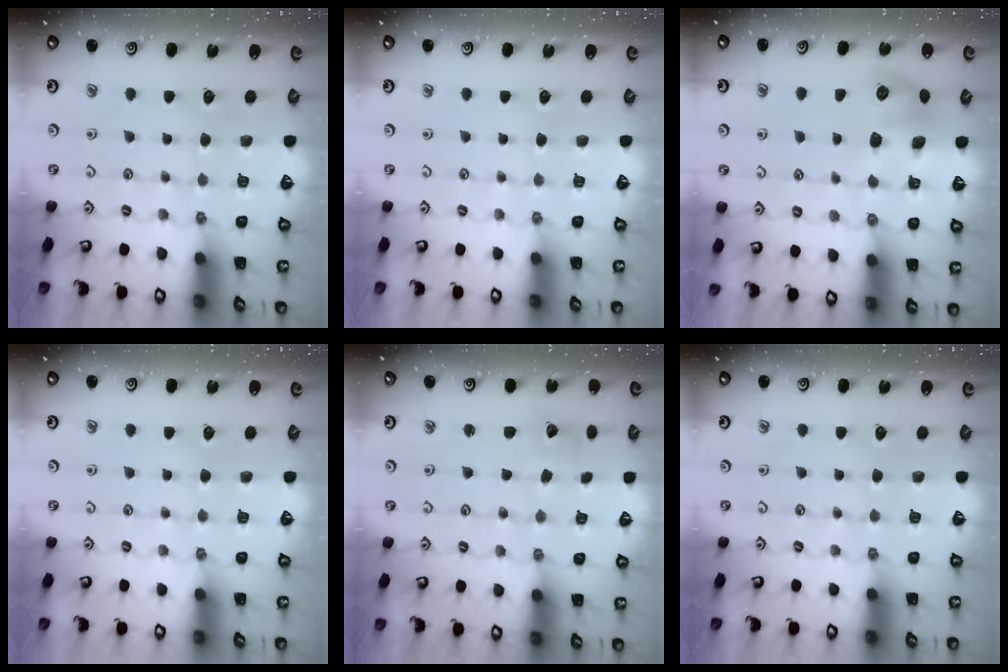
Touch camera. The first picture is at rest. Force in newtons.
{"total": 0.0}
{"total": 8.3, "press": 8.3, "slide": 0.4}
{"total": 0.0}
{"total": 3.1, "press": 3.1, "slide": 0.3}
{"total": 0.0}